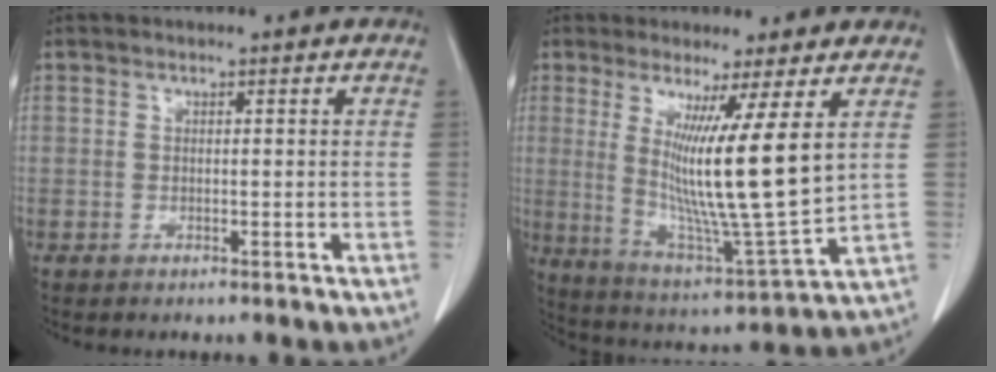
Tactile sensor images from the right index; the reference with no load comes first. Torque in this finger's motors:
{"motor_torque": [1.30, 0.84, 0.44, 0.13]}